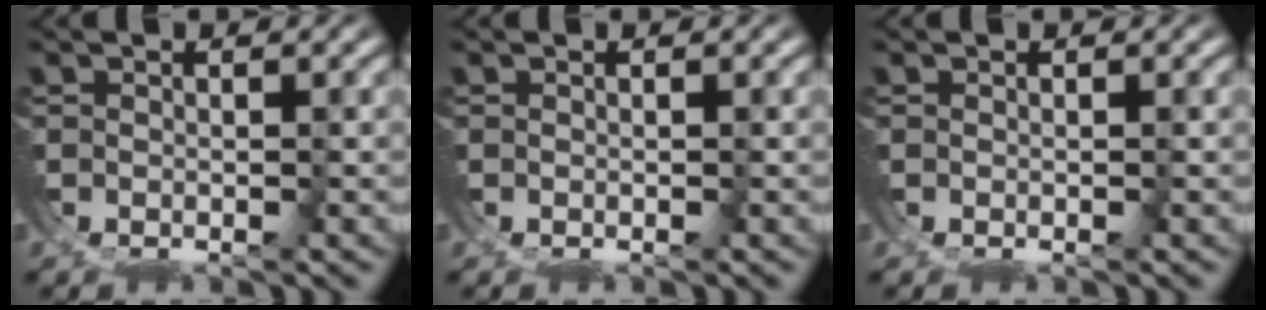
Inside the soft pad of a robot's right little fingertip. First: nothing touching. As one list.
[{"total": 0.0}, {"total": 0.0}]